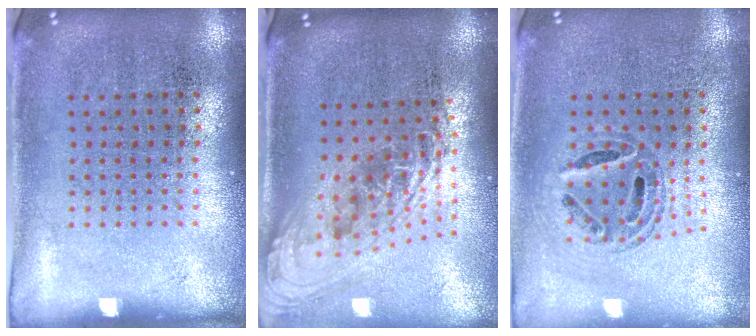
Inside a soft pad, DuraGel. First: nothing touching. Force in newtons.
{"total": 2.2, "press": 1.6, "slide": 1.5}
{"total": 0.6, "press": 0.6, "slide": 0.2}